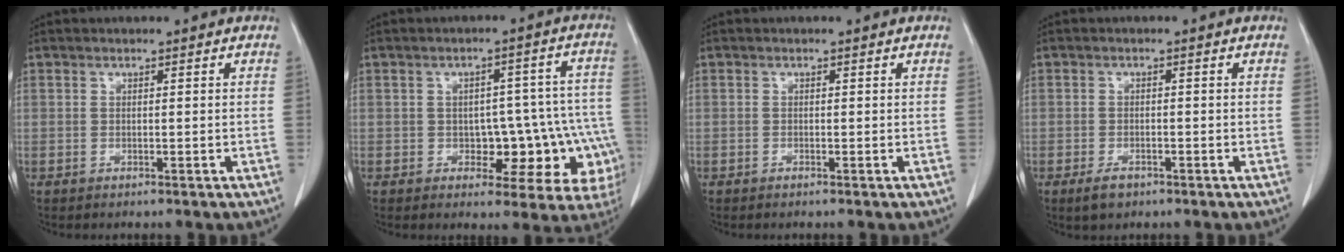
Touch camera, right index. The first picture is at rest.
{"total": 13.9, "force": [-4.5, 7.2, 11.0], "torque": [-0.075, 0.040, -0.045]}
{"total": 0.0}
{"total": 2.7, "force": [-1.7, 1.5, 1.5], "torque": [-0.029, -0.001, -0.021]}